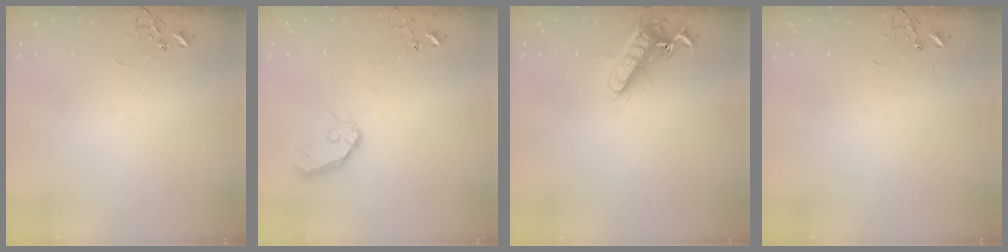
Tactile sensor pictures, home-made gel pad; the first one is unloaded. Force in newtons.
{"total": 9.9, "press": 9.8, "slide": 1.3}
{"total": 13.3, "press": 13.2, "slide": 1.1}
{"total": 0.0}